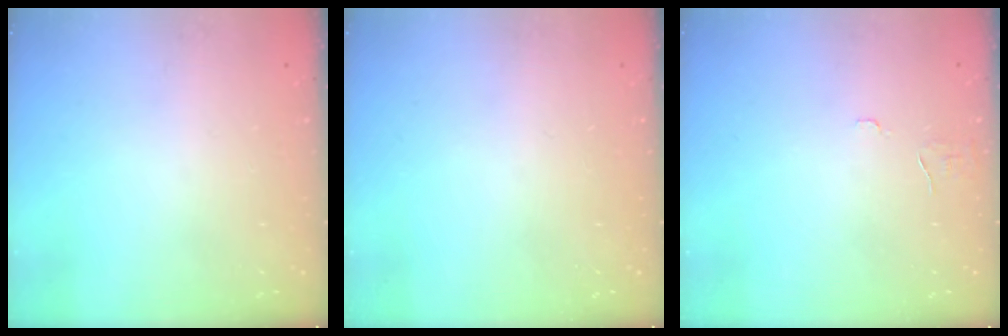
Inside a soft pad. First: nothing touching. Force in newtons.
{"total": 0.0}
{"total": 3.5, "press": 3.5, "slide": 0.3}